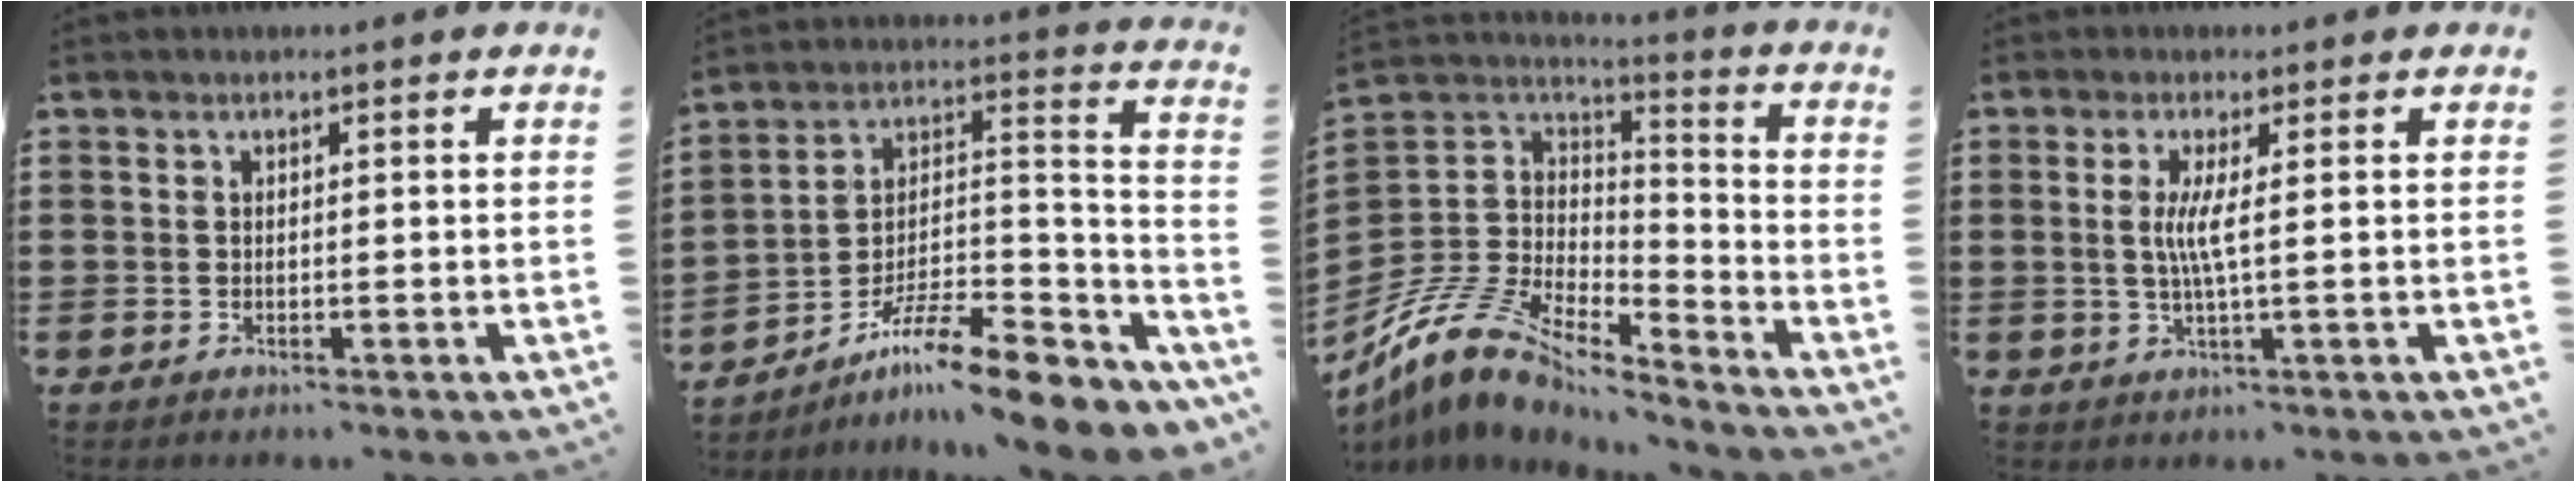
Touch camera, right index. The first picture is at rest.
{"total": 11.3, "force": [-8.6, 1.6, 7.1], "torque": [-0.116, 0.013, -0.163]}
{"total": 10.5, "force": [-8.4, 4.2, 4.8], "torque": [-0.132, 0.009, -0.175]}
{"total": 4.0, "force": [0.3, -0.2, 4.0], "torque": [-0.084, -0.010, 0.001]}